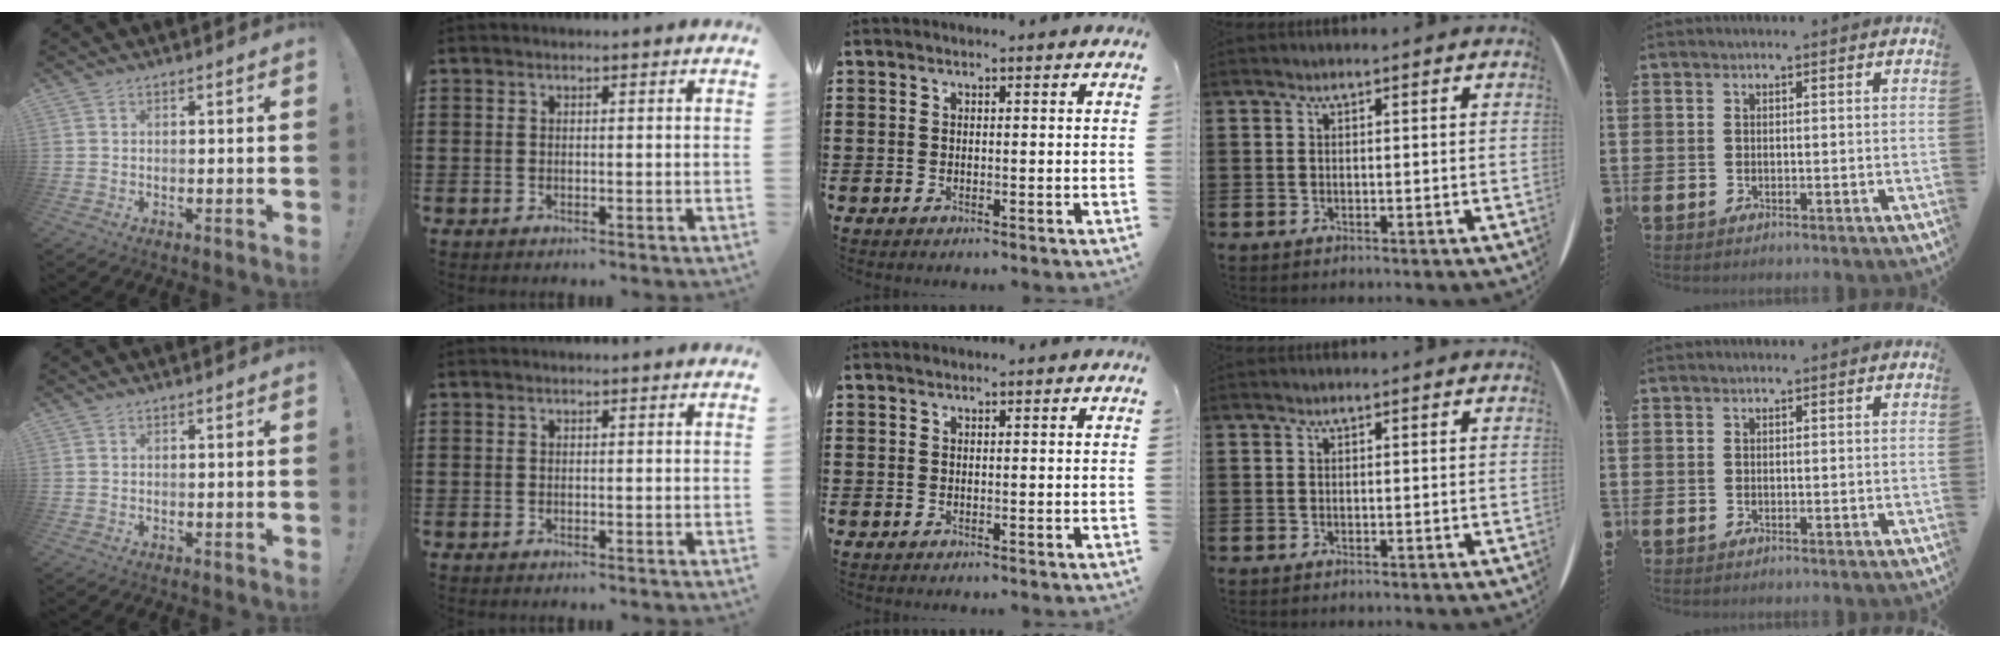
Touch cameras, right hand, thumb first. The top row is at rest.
{}